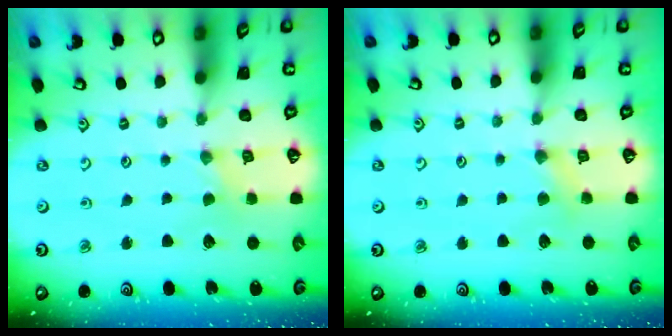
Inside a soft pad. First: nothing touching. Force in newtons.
{"total": 4.3, "press": 4.3, "slide": 0.6}